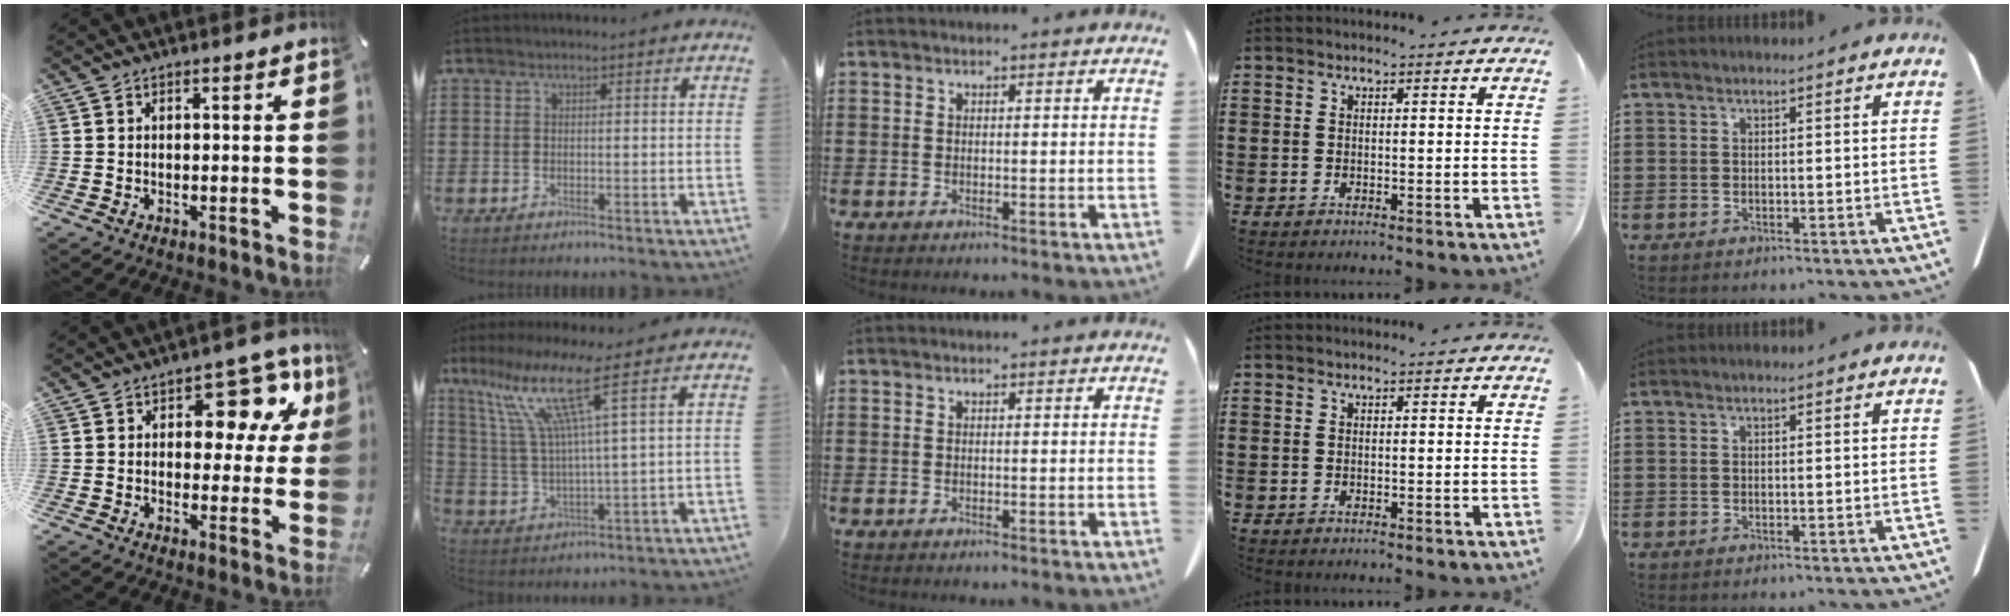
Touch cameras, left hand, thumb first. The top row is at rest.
{"thumb": {"total": 13.8, "force": [6.2, 8.3, 9.1], "torque": [-0.113, -0.034, 0.105]}, "index": {"total": 11.4, "force": [6.4, 0.1, 9.5], "torque": [-0.216, -0.026, 0.099]}}